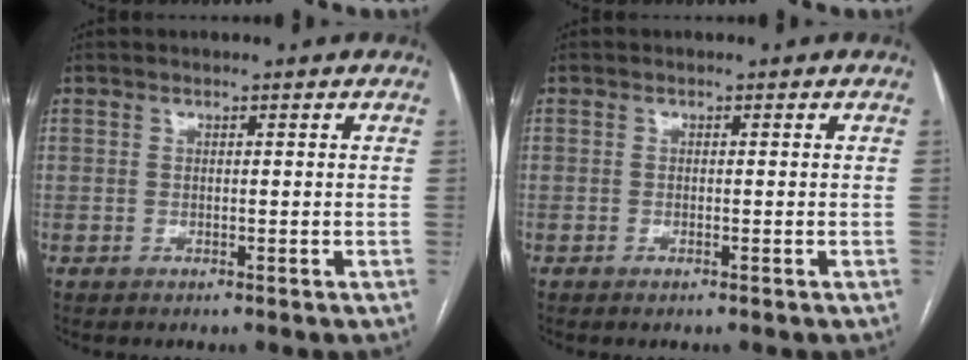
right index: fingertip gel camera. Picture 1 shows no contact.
{"total": 0.5, "force": [-0.4, 0.0, 0.4], "torque": [-0.007, 0.000, -0.005]}